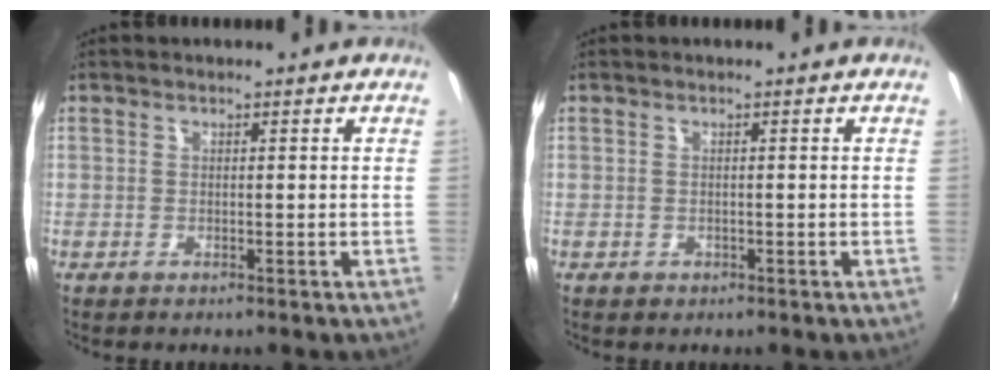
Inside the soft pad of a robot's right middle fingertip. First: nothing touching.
{"total": 0.9, "force": [-0.5, 0.8, 0.2], "torque": [-0.003, -0.004, -0.006]}